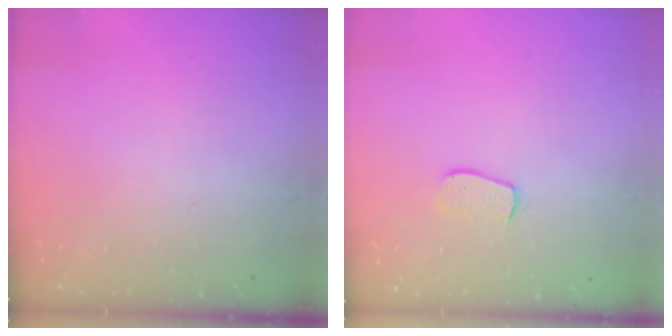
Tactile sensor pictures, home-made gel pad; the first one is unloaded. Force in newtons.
{"total": 5.5, "press": 5.5, "slide": 0.4}